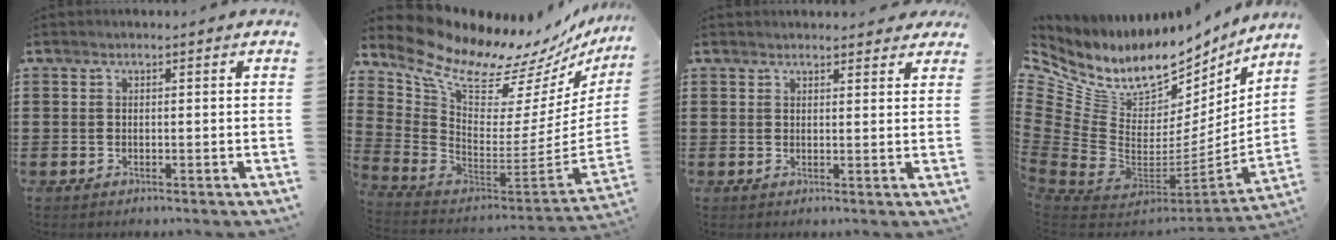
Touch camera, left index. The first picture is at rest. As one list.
[{"total": 11.6, "force": [10.2, 3.2, 4.4], "torque": [-0.130, -0.086, 0.172]}, {"total": 2.0, "force": [1.9, 0.6, 0.2], "torque": [-0.002, -0.001, 0.036]}, {"total": 10.3, "force": [7.5, 5.8, 4.0], "torque": [-0.129, -0.082, 0.132]}]